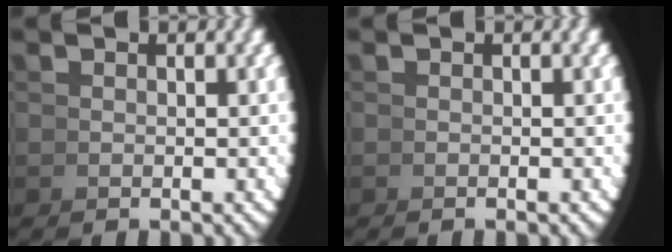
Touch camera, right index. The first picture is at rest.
{"total": 0.0}